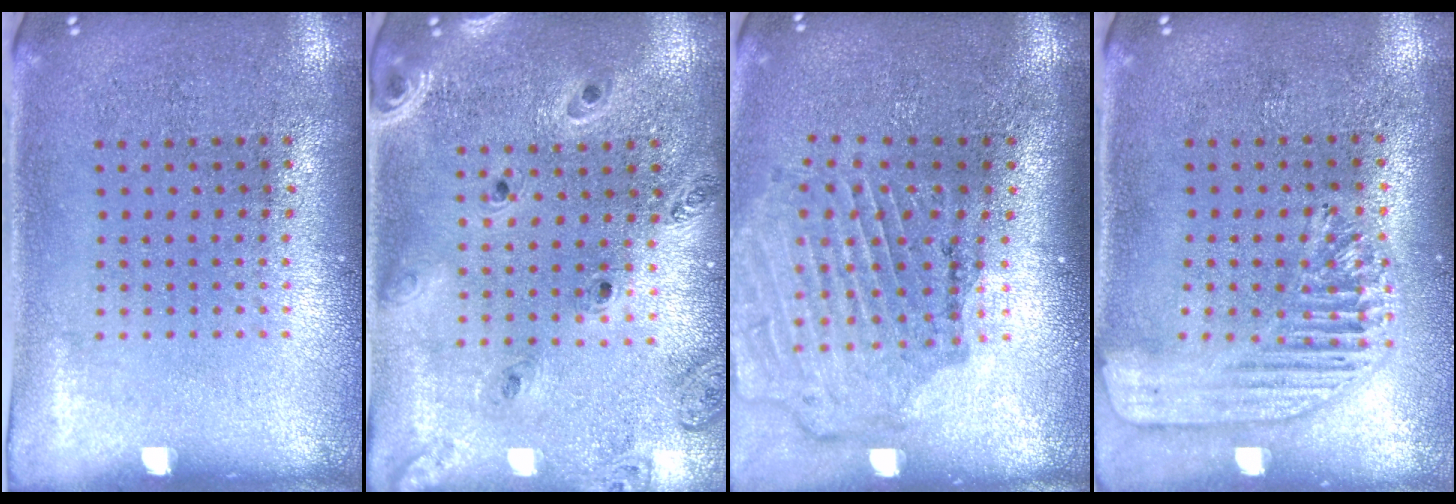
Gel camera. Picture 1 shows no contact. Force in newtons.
{"total": 1.3, "press": 1.3, "slide": 0.1}
{"total": 1.7, "press": 1.7, "slide": 0.3}
{"total": 1.7, "press": 1.5, "slide": 0.7}